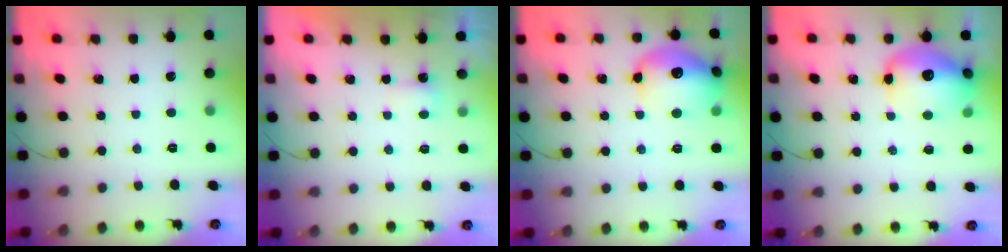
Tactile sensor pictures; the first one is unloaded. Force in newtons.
{"total": 2.8, "press": 2.7, "slide": 0.7}
{"total": 16.1, "press": 16.0, "slide": 1.7}
{"total": 15.2, "press": 14.8, "slide": 3.6}